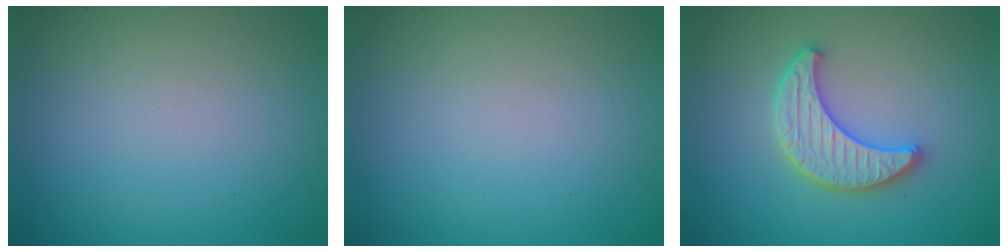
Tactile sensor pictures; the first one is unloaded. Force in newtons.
{"total": 0.0}
{"total": 3.8, "press": 3.6, "slide": 1.0}